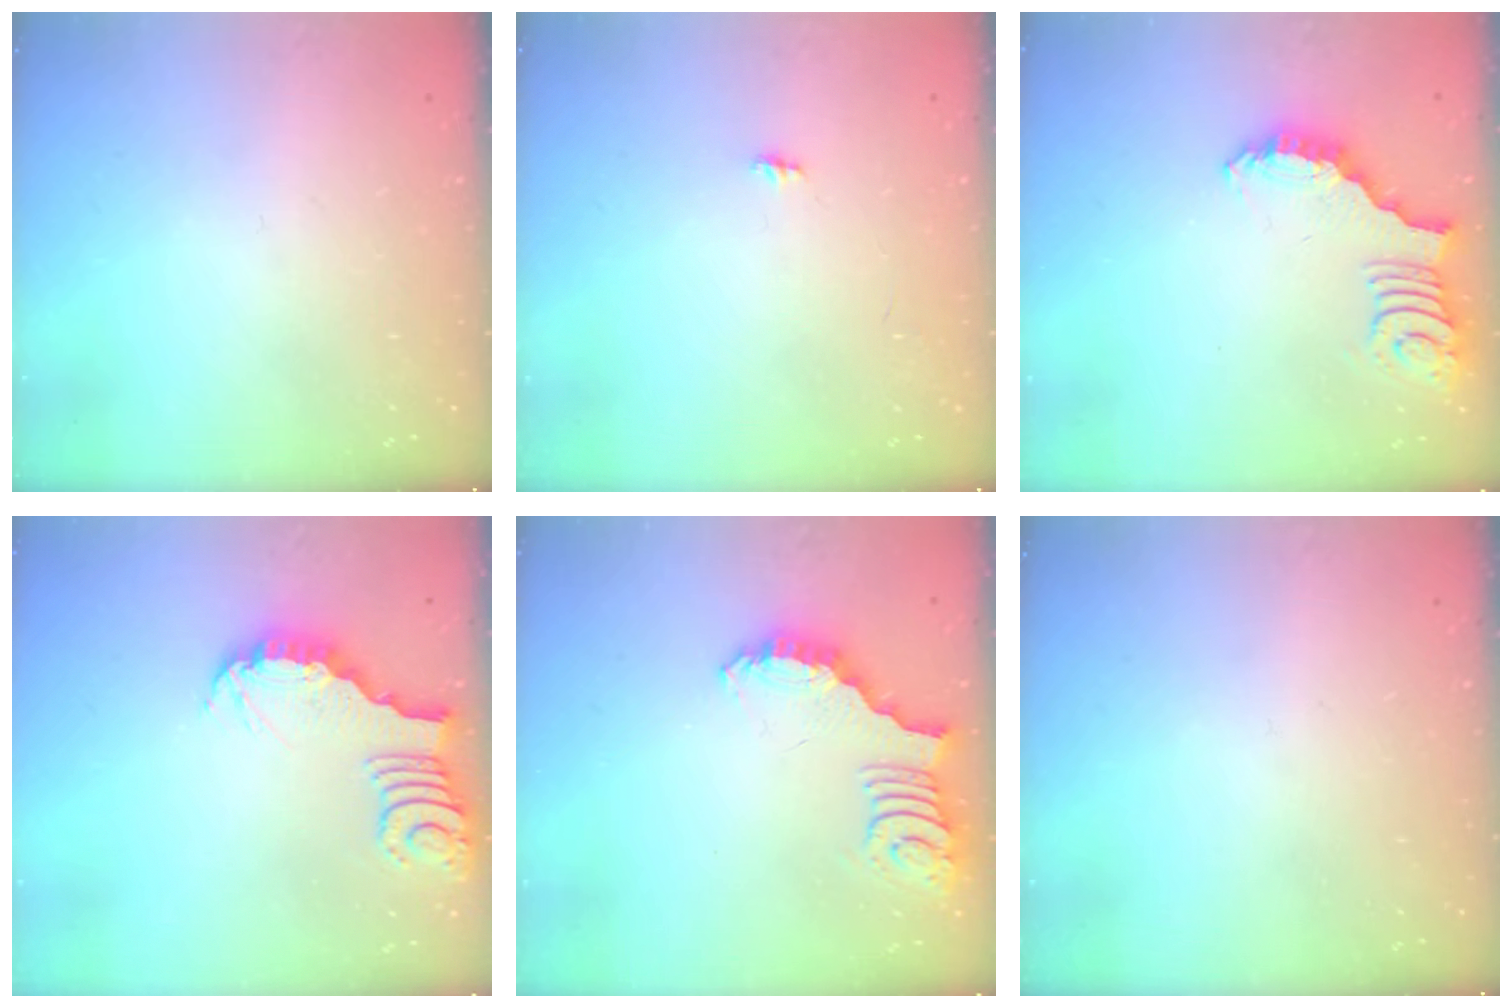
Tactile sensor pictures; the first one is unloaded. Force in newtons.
{"total": 3.3, "press": 3.3, "slide": 0.2}
{"total": 2.7, "press": 2.7, "slide": 0.5}
{"total": 3.7, "press": 3.6, "slide": 0.4}
{"total": 2.6, "press": 2.6, "slide": 0.5}
{"total": 0.0}